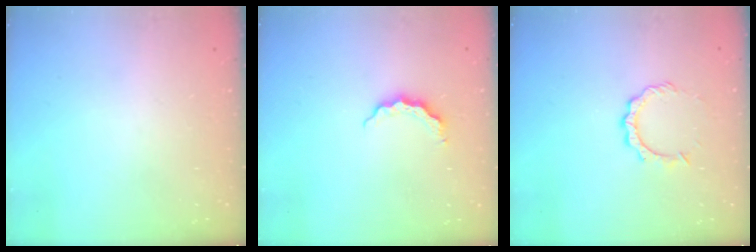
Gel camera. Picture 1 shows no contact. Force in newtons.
{"total": 5.1, "press": 5.1, "slide": 0.4}
{"total": 5.5, "press": 5.5, "slide": 0.3}